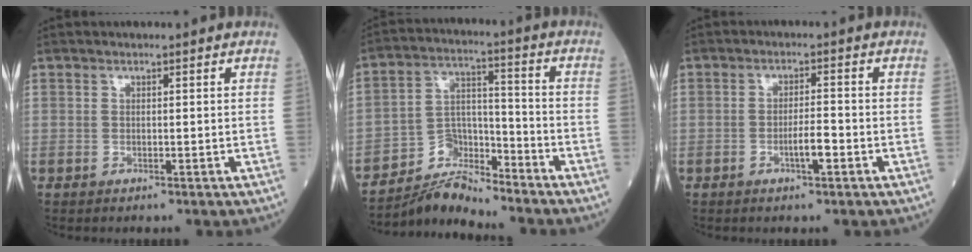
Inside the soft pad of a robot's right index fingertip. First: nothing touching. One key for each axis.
{"total": 7.4, "fx": -7.3, "fy": 1.1, "fz": 0.1, "tx": -0.005, "ty": 0.023, "tz": -0.138}
{"total": 3.3, "fx": -1.4, "fy": 0.4, "fz": 3.0, "tx": -0.051, "ty": 0.001, "tz": -0.024}